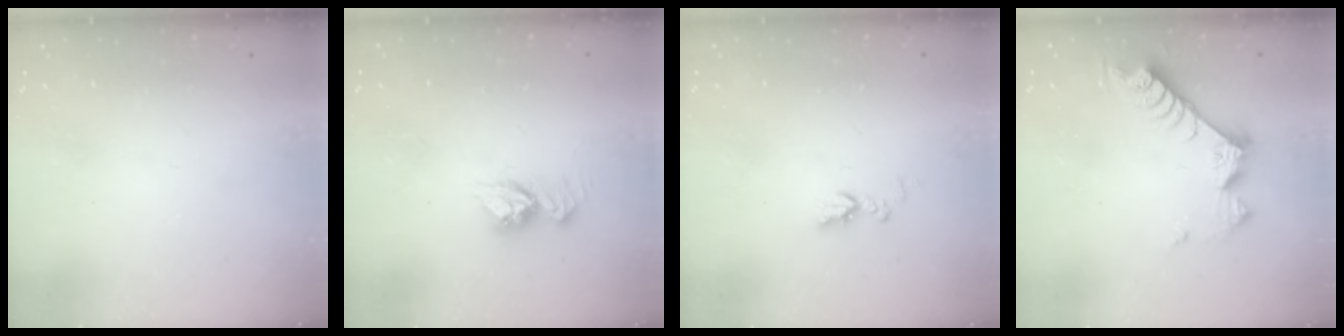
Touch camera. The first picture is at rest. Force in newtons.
{"total": 9.4, "press": 9.4, "slide": 0.9}
{"total": 6.9, "press": 6.8, "slide": 0.8}
{"total": 8.6, "press": 8.6, "slide": 0.2}